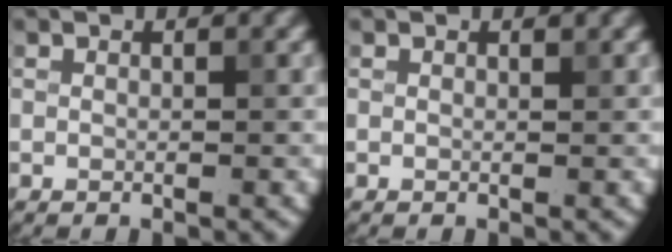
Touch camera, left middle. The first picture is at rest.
{"total": 0.0}